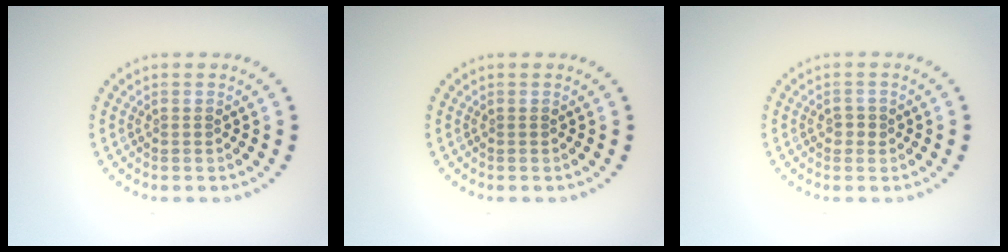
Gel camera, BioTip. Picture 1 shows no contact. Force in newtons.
{"total": 0.0}
{"total": 1.0, "press": 1.0, "slide": 0.3}